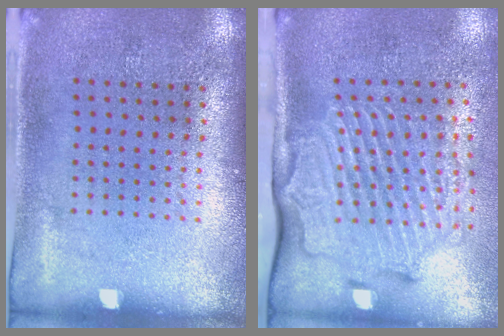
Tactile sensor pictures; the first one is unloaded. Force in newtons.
{"total": 2.9, "press": 2.2, "slide": 1.9}